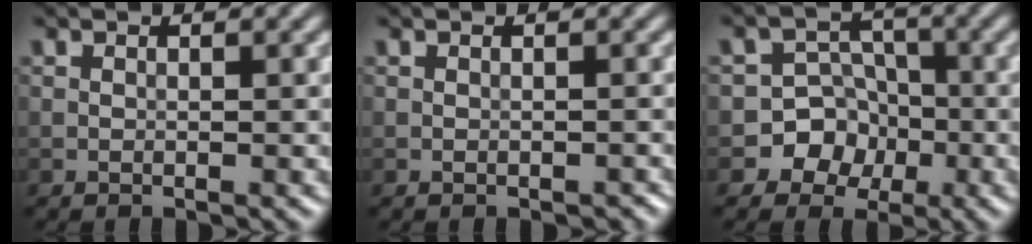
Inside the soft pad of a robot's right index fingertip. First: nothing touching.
{"total": 0.6, "force": [-0.4, 0.3, 0.3], "torque": [-0.003, -0.002, -0.004]}
{"total": 6.4, "force": [-2.7, 5.8, 0.9], "torque": [0.023, 0.005, -0.068]}